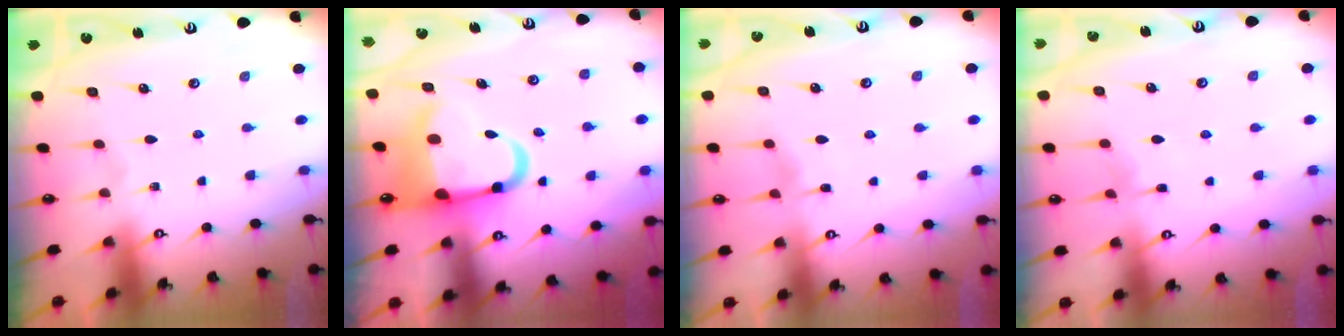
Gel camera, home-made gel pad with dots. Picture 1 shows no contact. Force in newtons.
{"total": 10.3, "press": 9.9, "slide": 3.0}
{"total": 3.0, "press": 3.0, "slide": 0.2}
{"total": 3.9, "press": 3.9, "slide": 0.5}